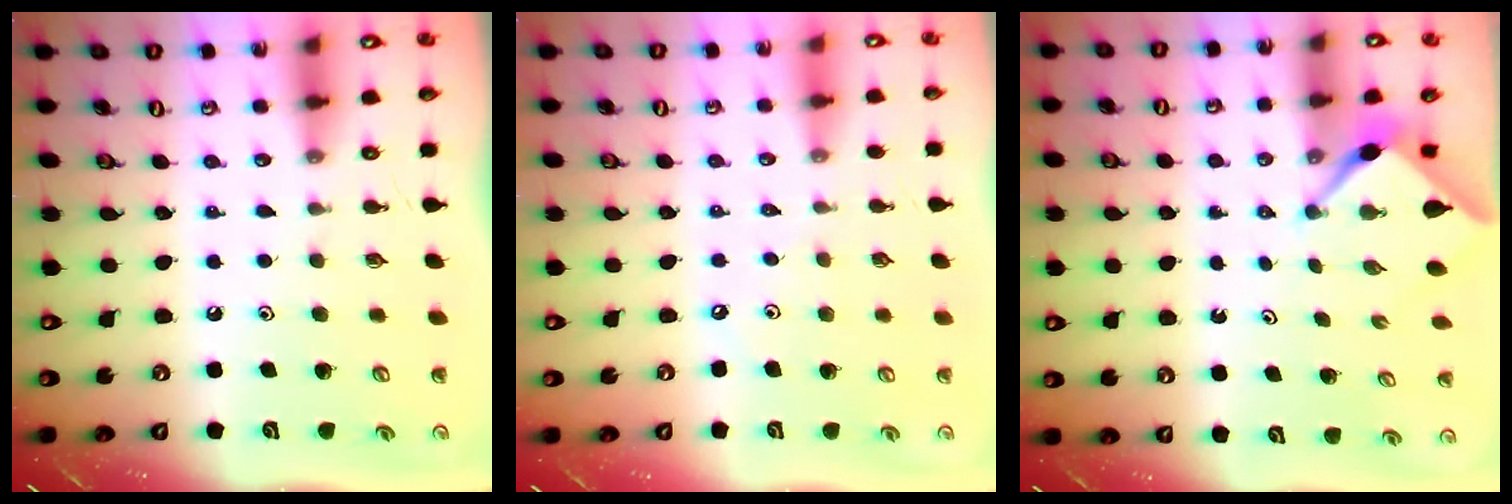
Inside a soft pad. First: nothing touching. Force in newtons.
{"total": 1.7, "press": 1.7, "slide": 0.4}
{"total": 2.3, "press": 2.3, "slide": 0.3}